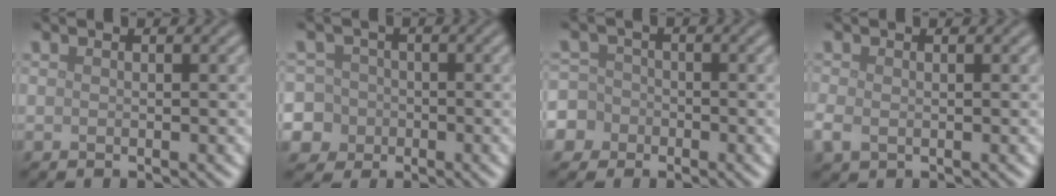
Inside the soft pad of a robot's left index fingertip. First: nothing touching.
{"total": 8.9, "force": [-3.0, 8.1, 1.9], "torque": [-0.049, -0.001, -0.088]}
{"total": 6.5, "force": [-3.0, 5.6, 1.1], "torque": [-0.027, -0.003, -0.080]}
{"total": 1.5, "force": [-0.3, 1.1, 0.9], "torque": [-0.024, -0.007, -0.005]}